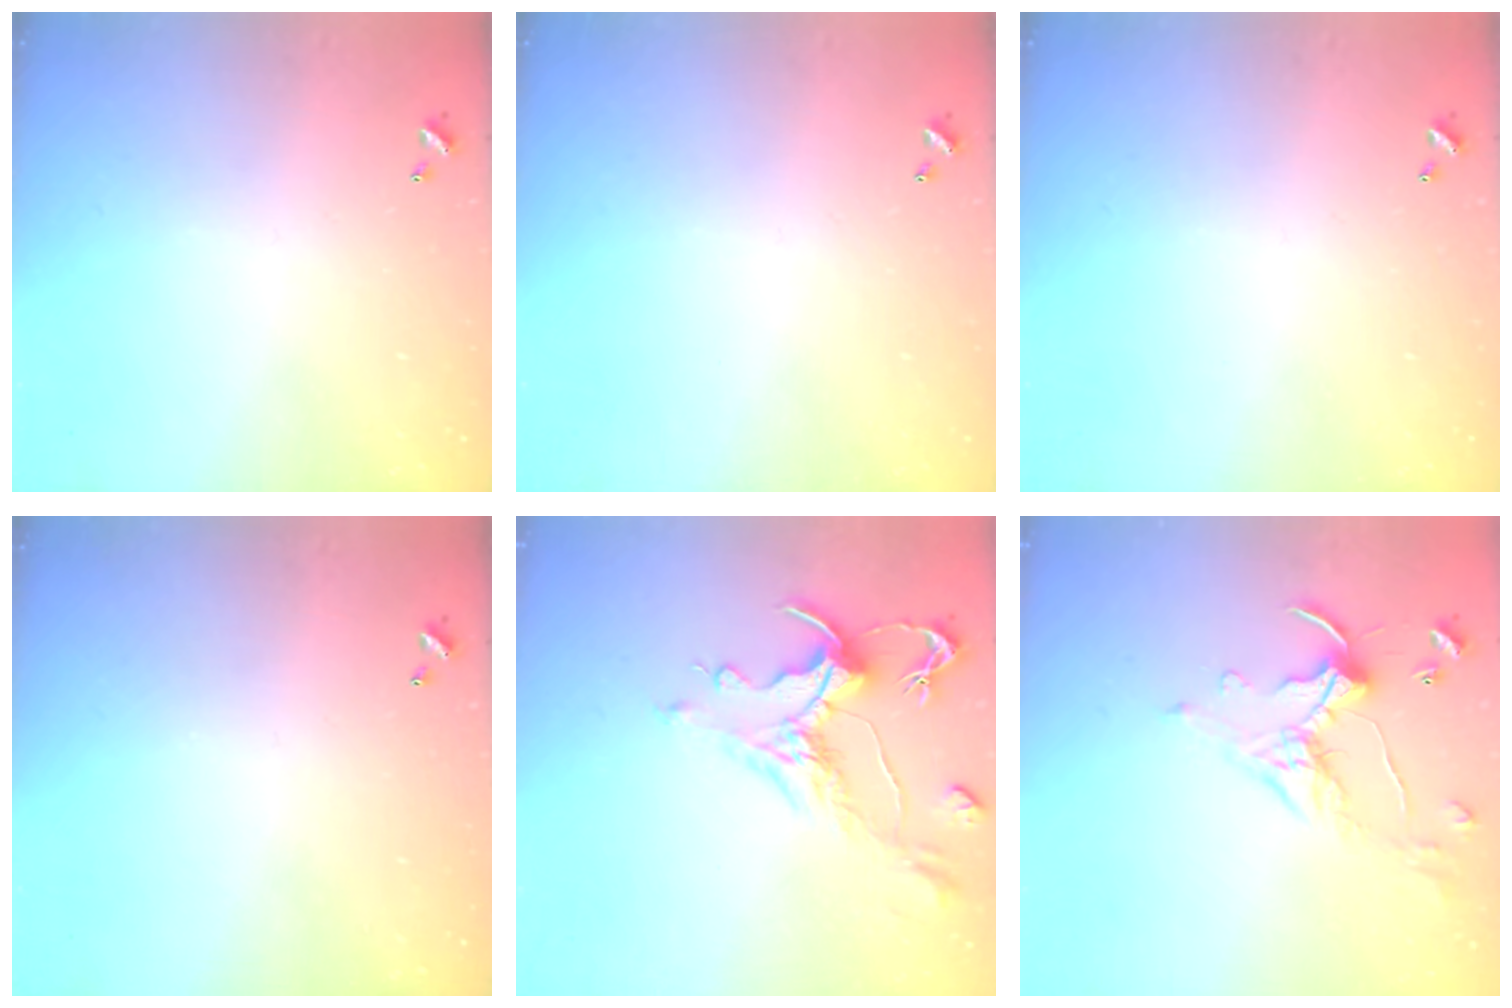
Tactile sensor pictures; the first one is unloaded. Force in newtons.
{"total": 0.0}
{"total": 0.0}
{"total": 0.0}
{"total": 1.8, "press": 1.1, "slide": 1.4}
{"total": 1.1, "press": 1.1, "slide": 0.1}